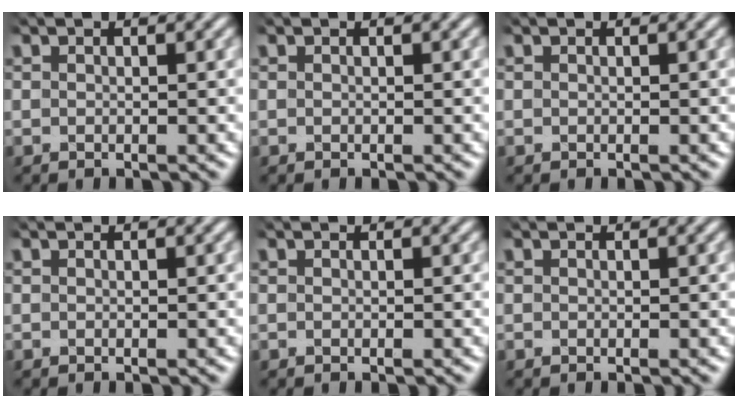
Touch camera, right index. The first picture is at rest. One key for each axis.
{"total": 0.0}
{"total": 0.0}
{"total": 0.0}
{"total": 0.0}
{"total": 0.0}